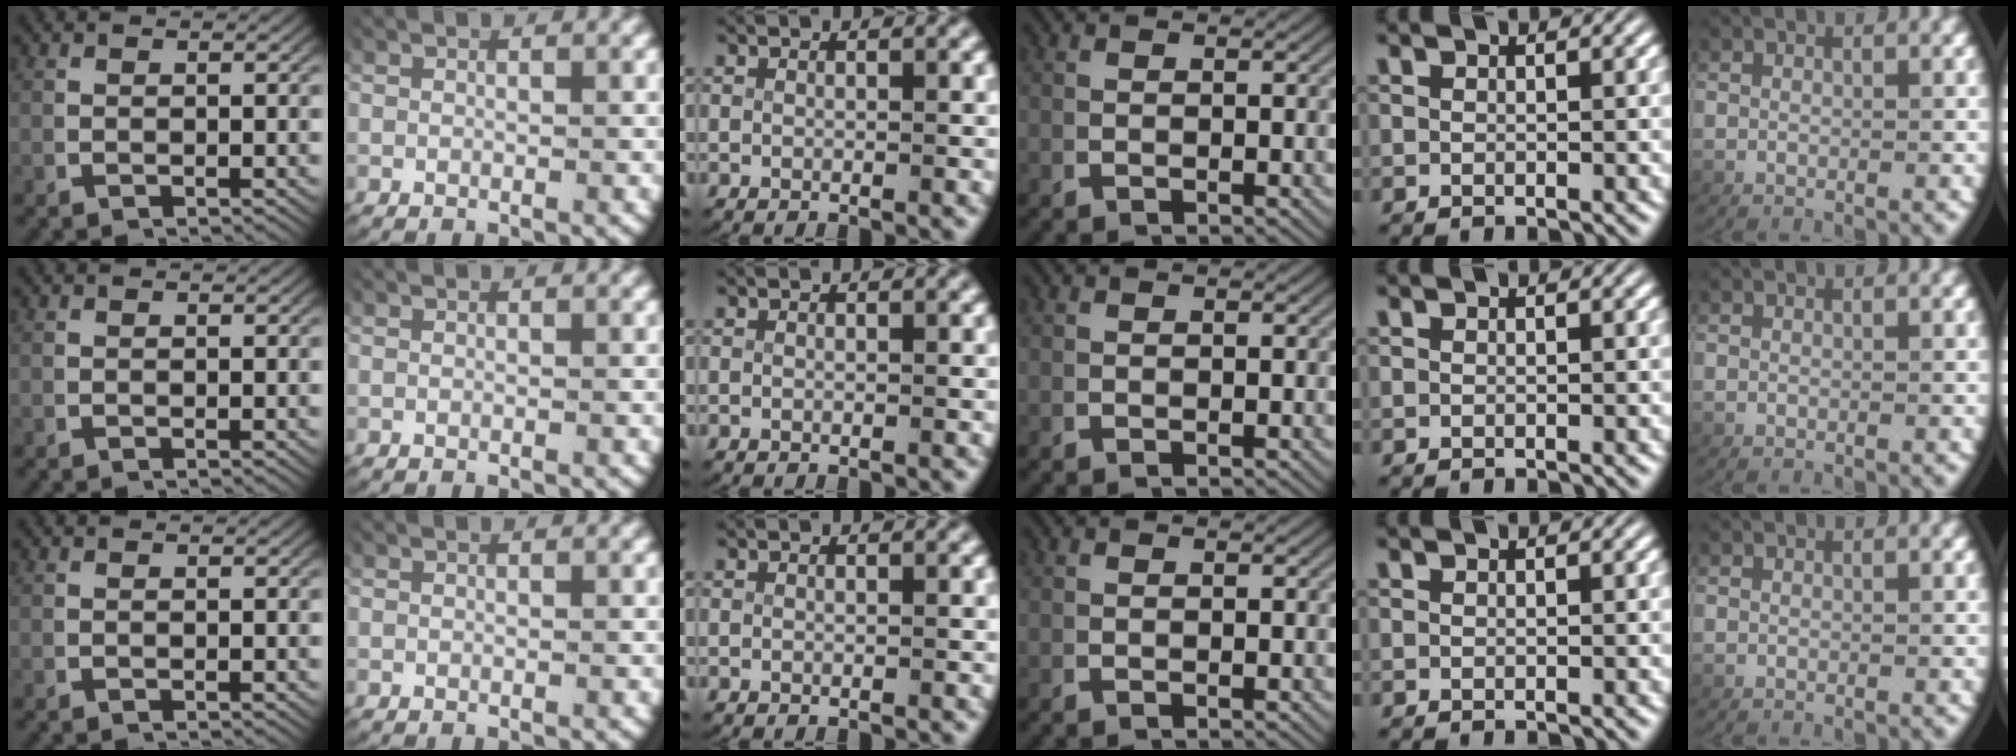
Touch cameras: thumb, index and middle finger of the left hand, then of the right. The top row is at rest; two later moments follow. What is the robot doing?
{"motion": "lift_and_place", "object": "coat"}